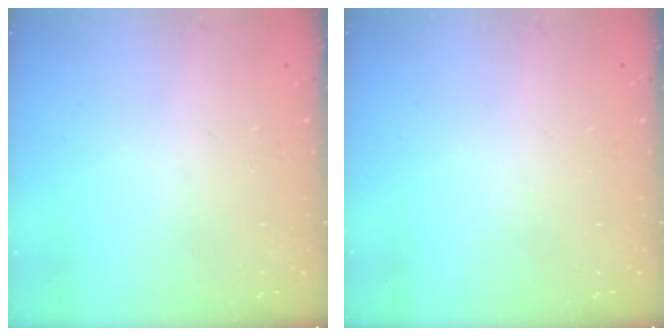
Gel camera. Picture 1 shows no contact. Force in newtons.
{"total": 0.0}